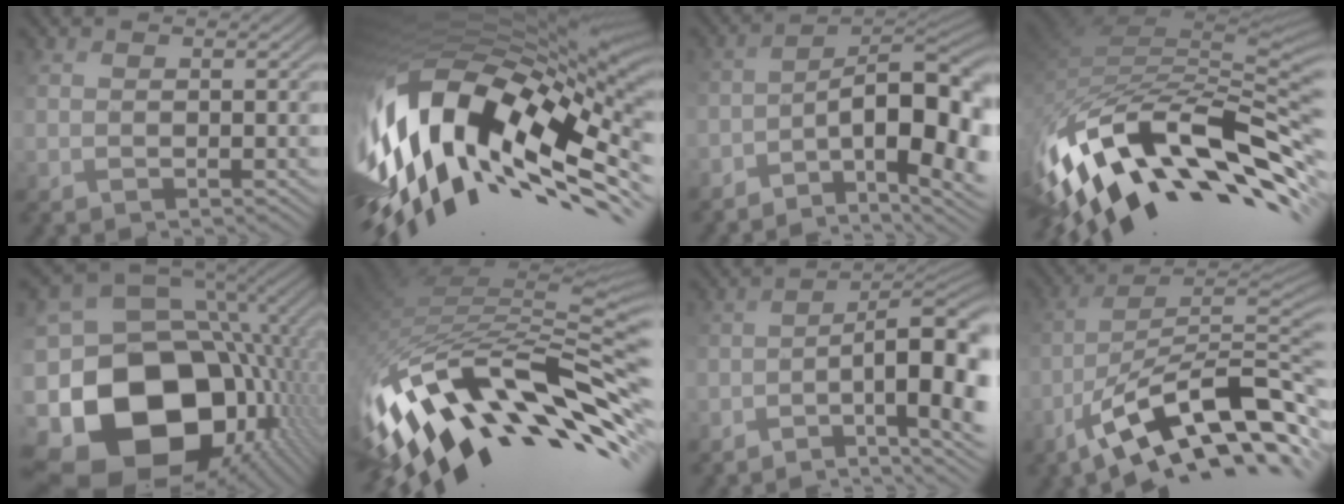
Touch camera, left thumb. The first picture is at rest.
{"total": 18.5, "force": [-3.3, 9.6, 15.4], "torque": [-0.315, -0.034, -0.057]}
{"total": 14.1, "force": [-6.2, 5.8, 11.2], "torque": [-0.166, -0.010, -0.086]}
{"total": 16.4, "force": [-6.4, 5.7, 14.0], "torque": [-0.287, -0.004, -0.109]}
{"total": 21.3, "force": [-6.2, 15.8, 12.8], "torque": [-0.292, -0.029, -0.073]}
{"total": 15.8, "force": [-8.0, 5.1, 12.7], "torque": [-0.248, -0.001, -0.138]}
{"total": 13.8, "force": [-5.8, 4.5, 11.7], "torque": [-0.147, -0.007, -0.069]}
{"total": 13.1, "force": [-7.5, 4.5, 9.8], "torque": [-0.178, -0.006, -0.131]}